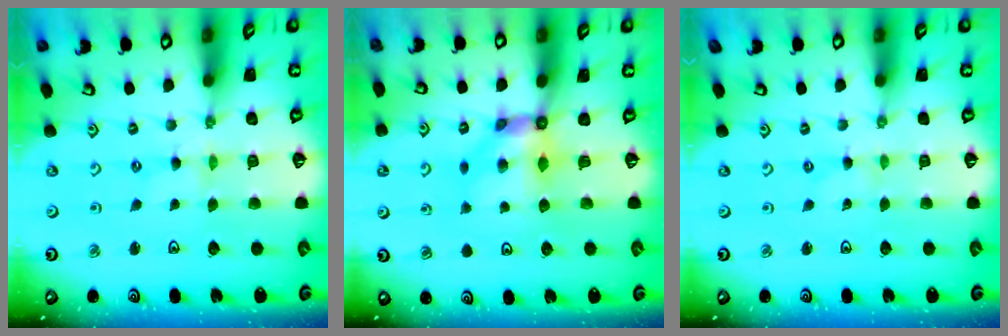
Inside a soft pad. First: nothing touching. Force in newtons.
{"total": 7.0, "press": 7.0, "slide": 0.5}
{"total": 0.0}